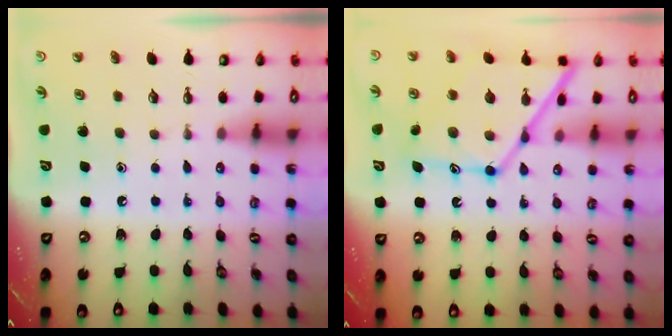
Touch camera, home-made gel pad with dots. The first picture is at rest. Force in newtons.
{"total": 16.3, "press": 16.3, "slide": 1.3}